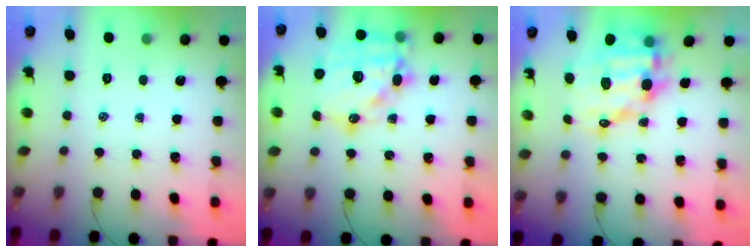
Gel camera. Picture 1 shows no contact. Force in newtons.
{"total": 18.3, "press": 17.8, "slide": 4.3}
{"total": 13.9, "press": 13.5, "slide": 3.0}